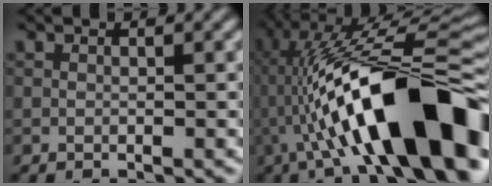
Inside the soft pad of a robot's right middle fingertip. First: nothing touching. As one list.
[{"total": 15.7, "force": [-3.8, 3.9, 14.8], "torque": [-0.225, 0.055, -0.053]}]